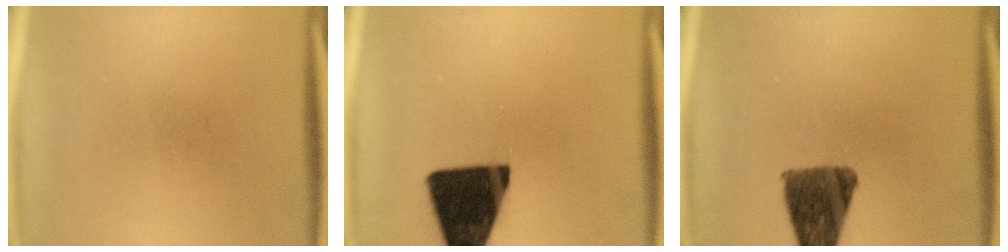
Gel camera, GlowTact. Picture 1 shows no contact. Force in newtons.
{"total": 18.3}
{"total": 10.8}